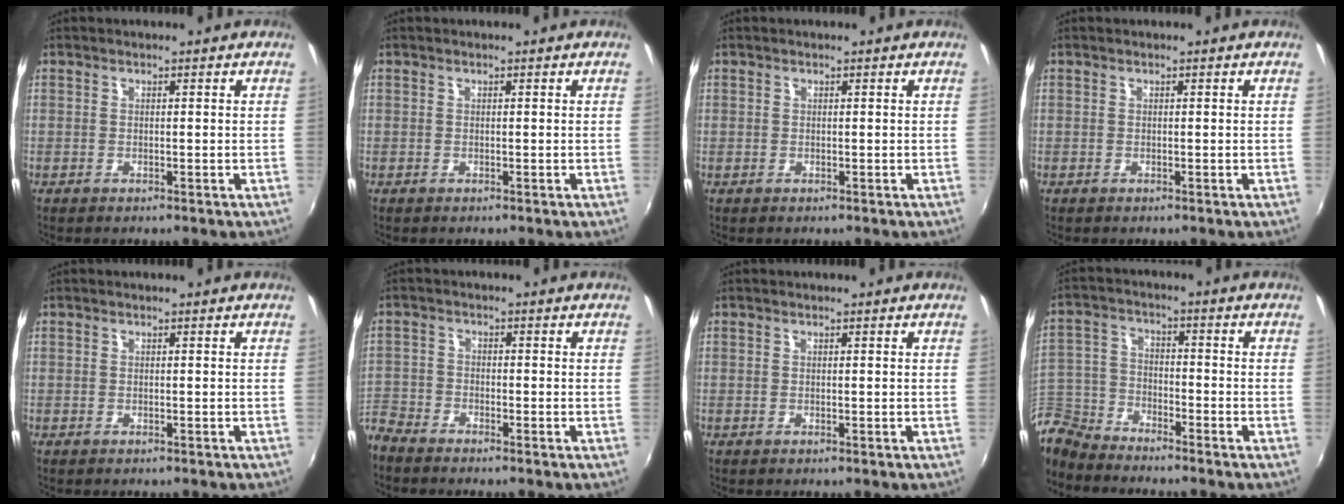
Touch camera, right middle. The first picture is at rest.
{"total": 0.0}
{"total": 0.7, "force": [-0.1, 0.7, -0.1], "torque": [0.000, 0.003, 0.000]}
{"total": 0.0}
{"total": 0.0}
{"total": 6.2, "force": [-5.3, 3.1, 1.1], "torque": [-0.048, -0.004, -0.114]}
{"total": 0.0}
{"total": 9.7, "force": [-8.2, 4.5, 2.5], "torque": [-0.071, 0.008, -0.164]}